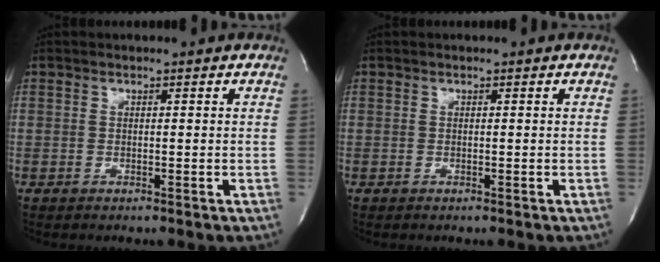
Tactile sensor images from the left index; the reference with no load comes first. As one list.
[{"total": 0.0}]